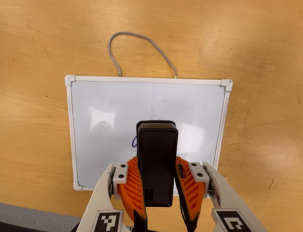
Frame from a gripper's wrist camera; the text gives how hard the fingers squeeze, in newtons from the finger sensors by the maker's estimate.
{"total": 9.8, "left": 7.2, "right": 12.4}